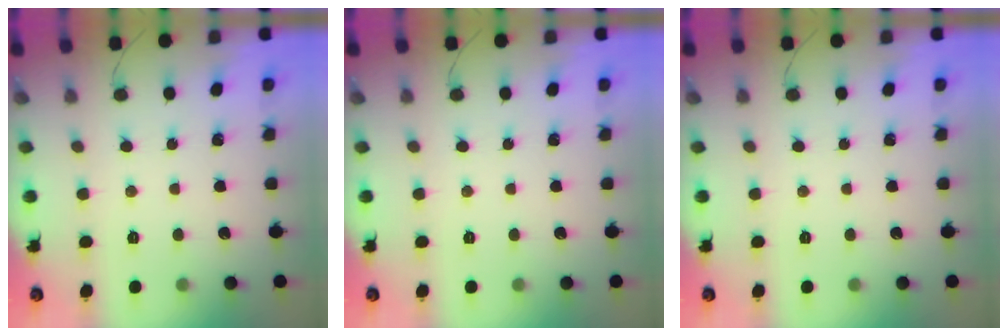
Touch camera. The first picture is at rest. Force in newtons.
{"total": 0.0}
{"total": 0.0}